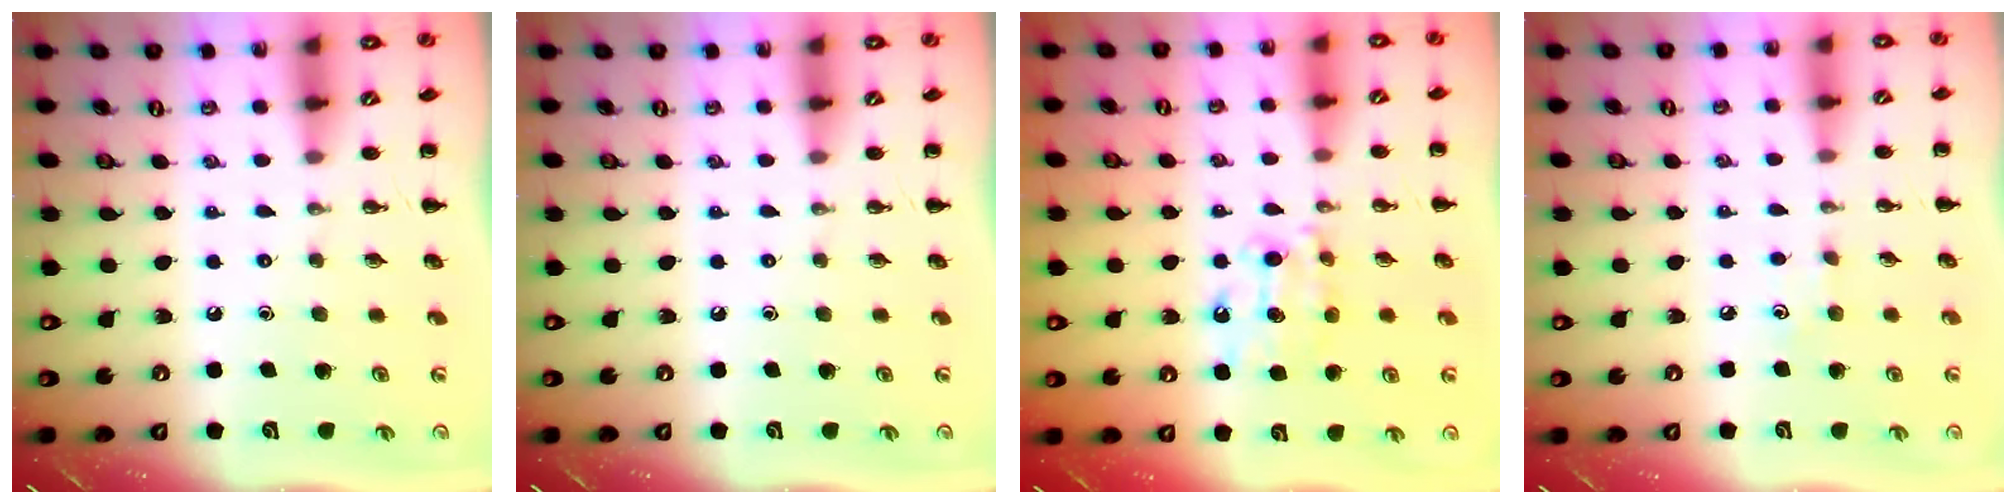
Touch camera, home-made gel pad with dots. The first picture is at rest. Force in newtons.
{"total": 0.0}
{"total": 8.1, "press": 8.0, "slide": 0.9}
{"total": 4.8, "press": 4.5, "slide": 1.6}